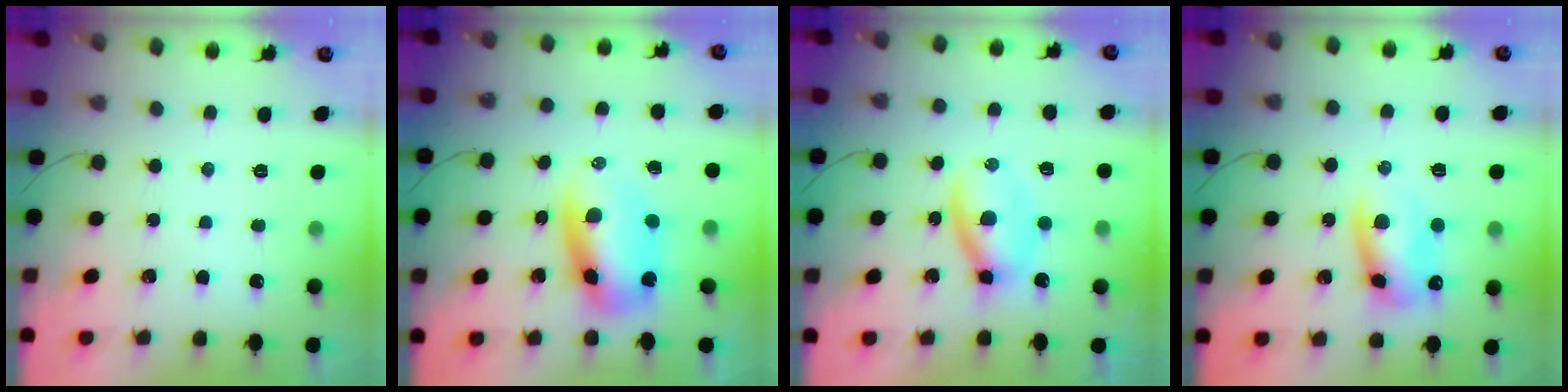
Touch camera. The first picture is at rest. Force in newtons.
{"total": 8.6, "press": 8.3, "slide": 2.3}
{"total": 6.0, "press": 5.9, "slide": 1.0}
{"total": 10.8, "press": 10.6, "slide": 2.0}